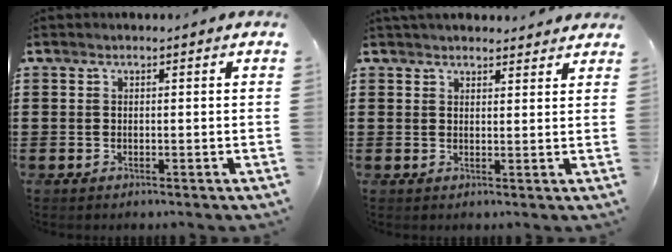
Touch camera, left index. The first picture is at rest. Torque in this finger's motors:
{"motor_torque": [1.08, -1.06, -0.54, -0.18]}